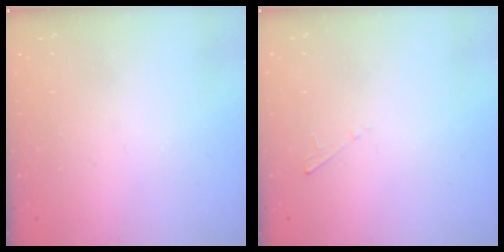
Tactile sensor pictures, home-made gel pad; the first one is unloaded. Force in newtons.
{"total": 2.0, "press": 2.0, "slide": 0.2}